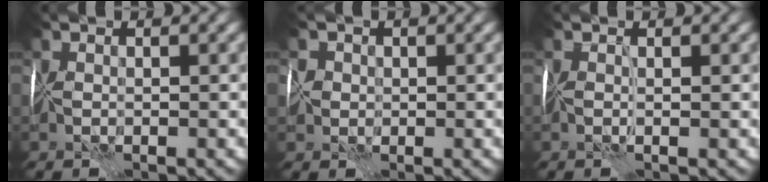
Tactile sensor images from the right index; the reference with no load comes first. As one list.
[{"total": 1.7, "force": [0.0, 1.7, 0.3], "torque": [0.005, 0.006, -0.001]}, {"total": 0.8, "force": [0.1, 0.0, 0.8], "torque": [-0.012, -0.002, 0.000]}]